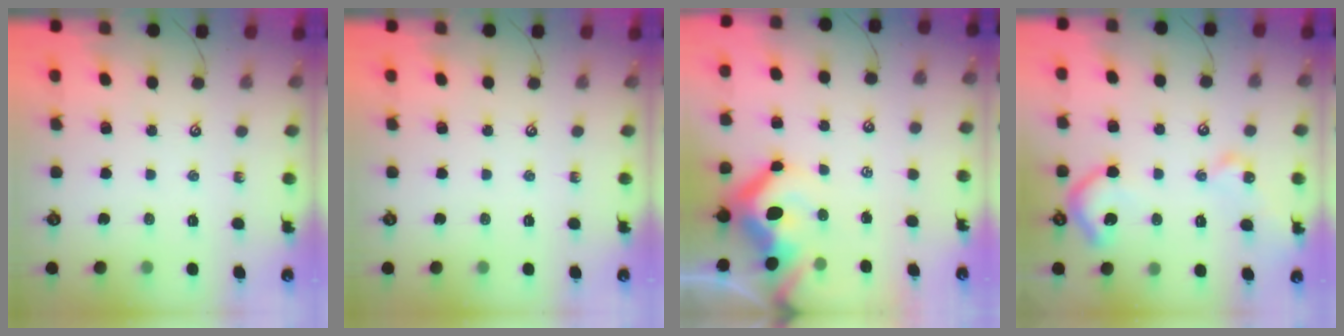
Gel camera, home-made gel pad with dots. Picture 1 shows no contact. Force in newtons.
{"total": 0.0}
{"total": 11.5, "press": 11.3, "slide": 2.1}
{"total": 8.2, "press": 8.2, "slide": 1.1}